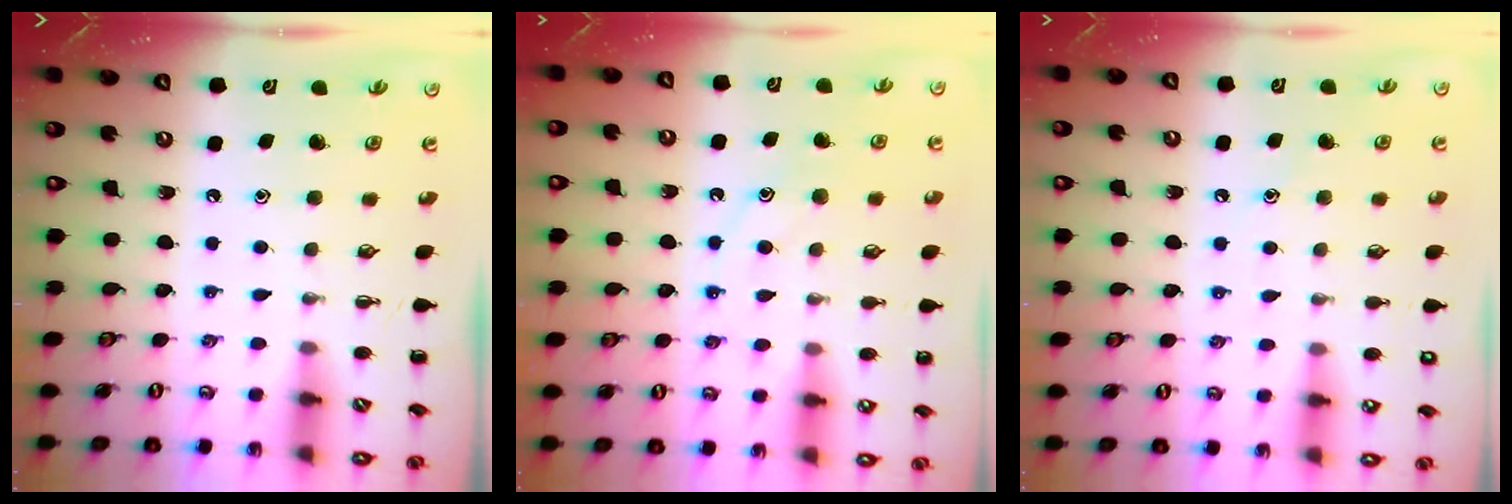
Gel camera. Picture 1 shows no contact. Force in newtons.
{"total": 10.6, "press": 10.6, "slide": 0.7}
{"total": 6.1, "press": 5.9, "slide": 1.7}